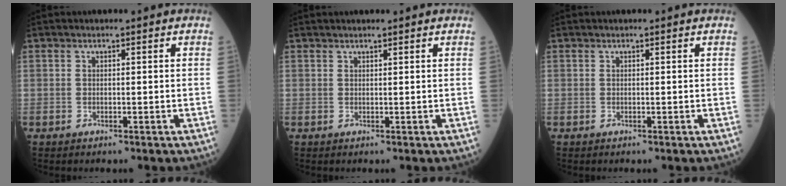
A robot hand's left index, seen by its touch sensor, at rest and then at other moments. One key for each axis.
{"total": 1.9, "fx": 1.6, "fy": 0.4, "fz": 0.9, "tx": -0.013, "ty": 0.011, "tz": 0.024}
{"total": 0.0}